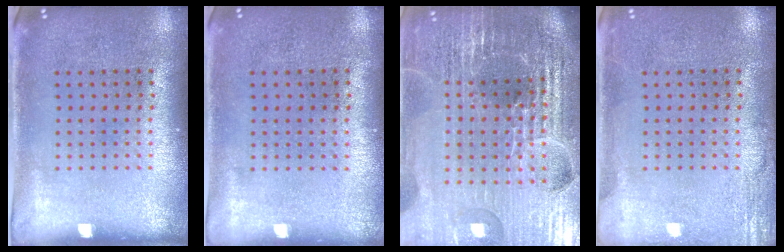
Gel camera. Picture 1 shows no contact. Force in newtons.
{"total": 0.0}
{"total": 6.8, "press": 5.9, "slide": 3.2}
{"total": 2.4, "press": 2.4, "slide": 0.3}